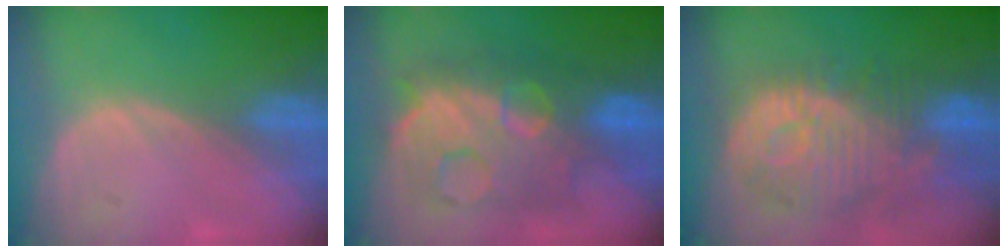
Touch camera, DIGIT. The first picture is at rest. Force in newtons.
{"total": 11.9, "press": 11.8, "slide": 1.3}
{"total": 12.4, "press": 11.2, "slide": 5.4}